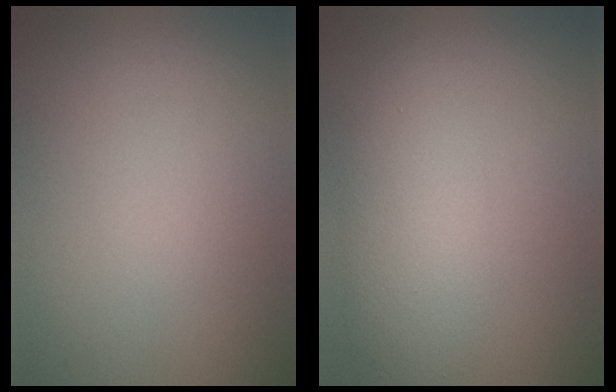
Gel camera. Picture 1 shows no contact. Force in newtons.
{"total": 5.2, "press": 5.2, "slide": 0.2}